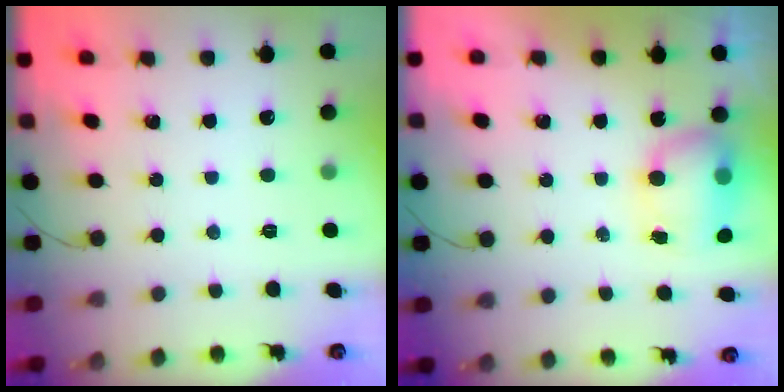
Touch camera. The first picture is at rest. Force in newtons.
{"total": 7.2, "press": 7.1, "slide": 1.4}